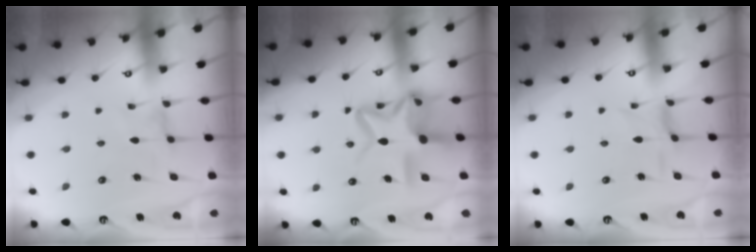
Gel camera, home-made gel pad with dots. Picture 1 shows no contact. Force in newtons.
{"total": 16.3, "press": 16.2, "slide": 1.7}
{"total": 1.5, "press": 1.4, "slide": 0.1}